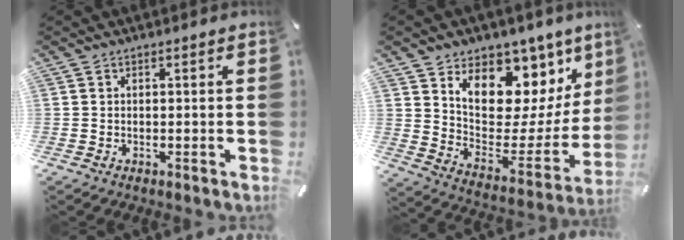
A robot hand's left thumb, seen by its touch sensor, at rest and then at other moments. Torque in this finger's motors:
{"motor_torque": [2.65, 2.36, 1.73, -1.04, 0.15]}